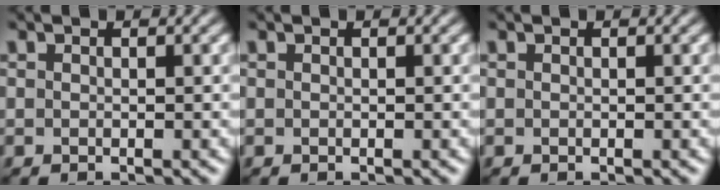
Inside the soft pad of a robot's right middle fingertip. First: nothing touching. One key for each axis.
{"total": 0.0}
{"total": 0.0}